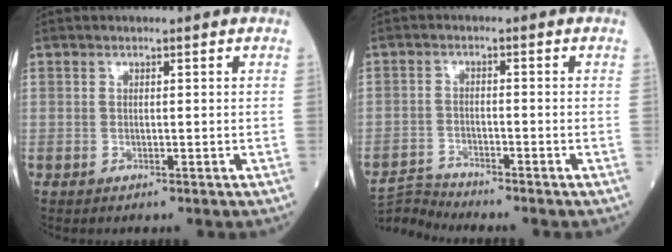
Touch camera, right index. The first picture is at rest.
{"total": 4.3, "force": [-3.9, -1.5, -1.0], "torque": [0.017, -0.014, -0.075]}